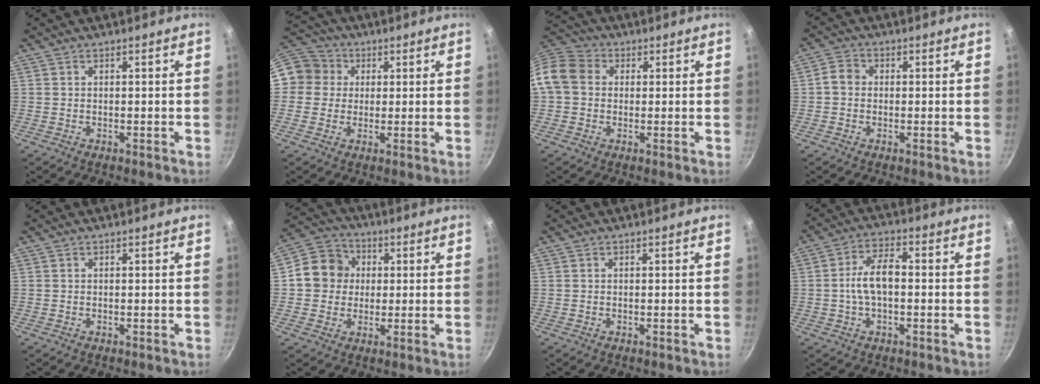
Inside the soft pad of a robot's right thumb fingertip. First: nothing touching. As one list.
[{"total": 9.0, "force": [1.8, 8.4, 2.4], "torque": [-0.016, 0.018, 0.013]}, {"total": 10.7, "force": [0.8, 9.0, 5.7], "torque": [-0.097, 0.026, -0.005]}, {"total": 3.3, "force": [-0.2, 2.8, 1.7], "torque": [-0.026, 0.009, -0.015]}, {"total": 0.0}, {"total": 9.0, "force": [0.6, 8.1, 3.9], "torque": [-0.033, 0.016, -0.010]}, {"total": 0.0}, {"total": 7.4, "force": [-0.5, 3.7, 6.4], "torque": [-0.113, 0.028, -0.015]}]